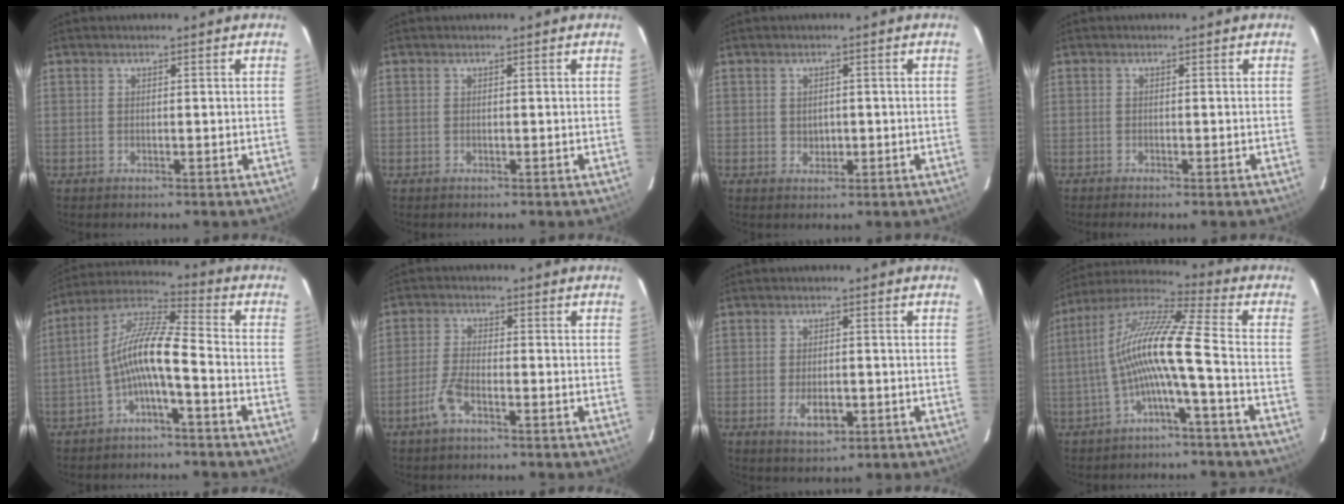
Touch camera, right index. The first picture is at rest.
{"total": 0.0}
{"total": 2.0, "force": [-0.1, 1.8, 0.9], "torque": [-0.011, 0.003, 0.001]}
{"total": 1.0, "force": [-0.9, 0.0, 0.5], "torque": [-0.012, -0.002, -0.015]}
{"total": 9.8, "force": [-3.3, 1.5, 9.1], "torque": [-0.200, 0.019, -0.066]}
{"total": 4.8, "force": [-3.0, 1.3, 3.5], "torque": [-0.086, 0.002, -0.063]}
{"total": 5.0, "force": [-1.7, 2.6, 3.9], "torque": [-0.078, -0.011, -0.025]}
{"total": 12.9, "force": [-2.9, 0.2, 12.6], "torque": [-0.246, 0.015, -0.061]}